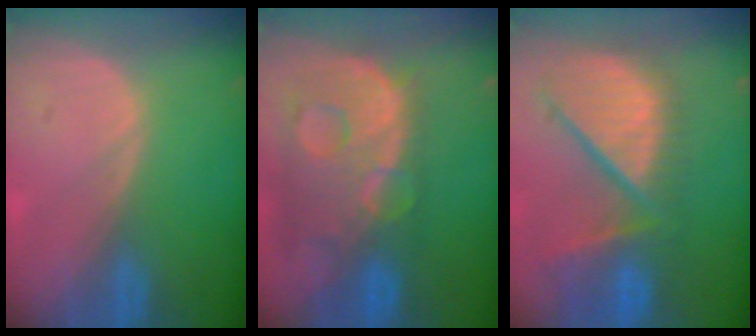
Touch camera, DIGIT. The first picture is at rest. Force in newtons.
{"total": 13.8, "press": 11.2, "slide": 8.0}
{"total": 12.3, "press": 10.6, "slide": 6.3}